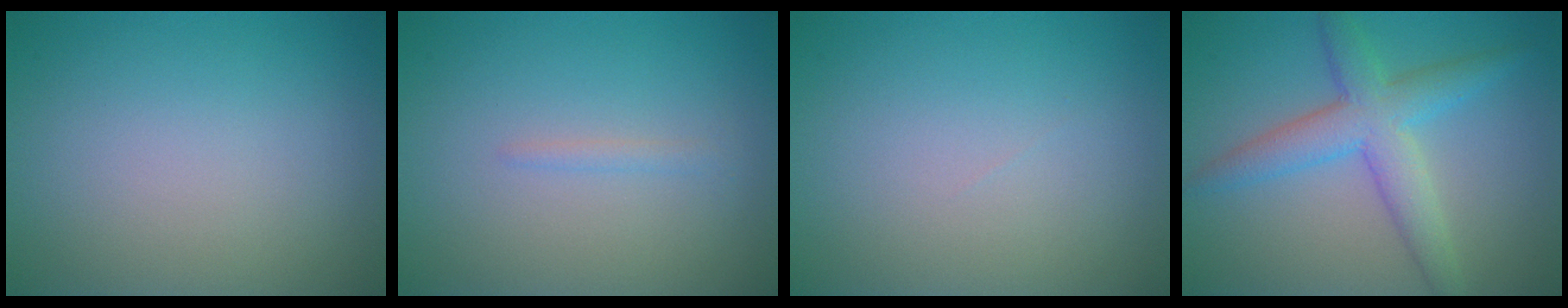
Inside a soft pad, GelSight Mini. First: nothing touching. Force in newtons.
{"total": 0.8, "press": 0.7, "slide": 0.1}
{"total": 0.0}
{"total": 5.0, "press": 5.0, "slide": 0.3}